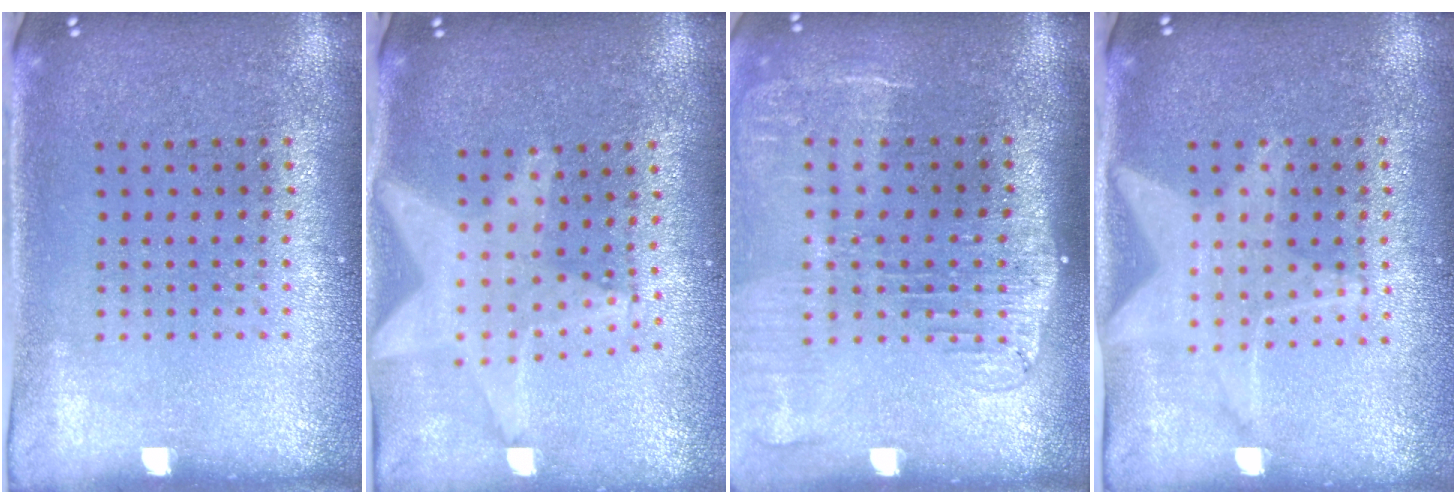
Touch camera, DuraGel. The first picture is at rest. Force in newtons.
{"total": 1.8, "press": 1.6, "slide": 0.8}
{"total": 2.2, "press": 1.8, "slide": 1.2}
{"total": 1.5, "press": 1.5, "slide": 0.3}